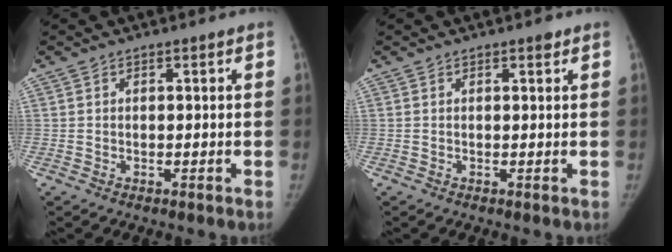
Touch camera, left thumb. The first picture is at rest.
{"total": 0.9, "force": [0.6, 0.4, 0.5], "torque": [-0.004, -0.002, 0.006]}